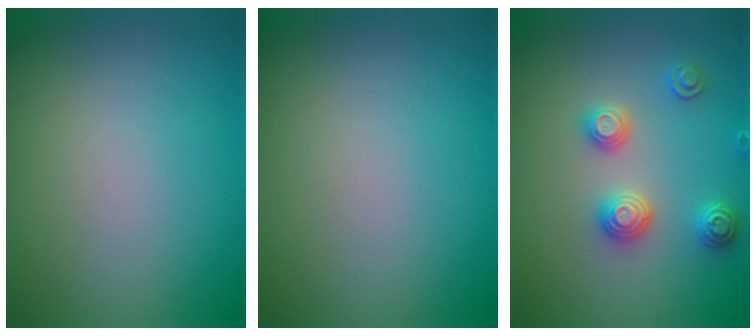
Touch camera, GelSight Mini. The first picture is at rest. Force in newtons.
{"total": 0.0}
{"total": 2.9, "press": 2.9, "slide": 0.2}